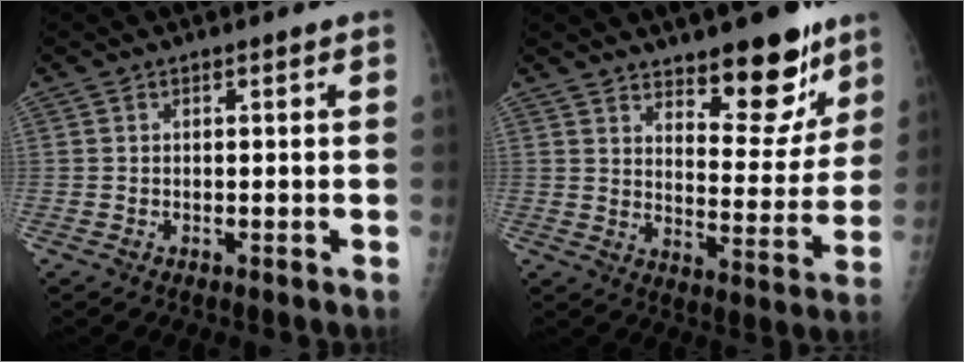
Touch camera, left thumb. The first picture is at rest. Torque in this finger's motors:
{"motor_torque": [1.13, 1.24, 0.18, -0.11, 0.10]}